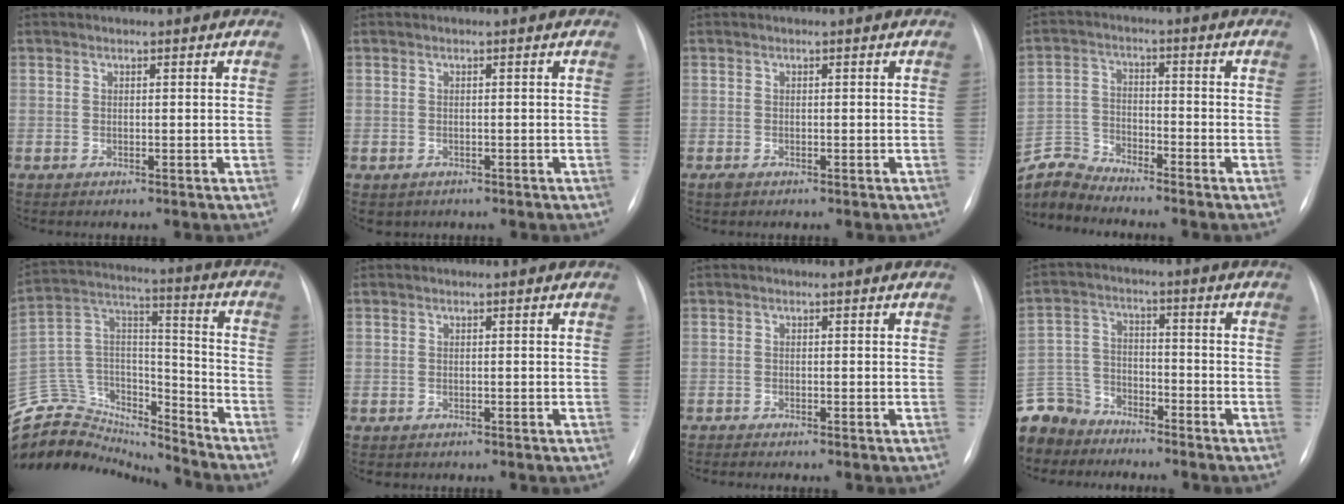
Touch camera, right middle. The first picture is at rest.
{"total": 1.8, "force": [-1.1, 1.4, 0.3], "torque": [-0.006, 0.001, -0.009]}
{"total": 0.9, "force": [-0.5, 0.5, 0.5], "torque": [-0.010, 0.000, -0.005]}
{"total": 6.9, "force": [-6.9, -0.2, -0.5], "torque": [0.001, 0.003, -0.135]}
{"total": 21.8, "force": [-20.7, 5.6, 3.6], "torque": [-0.086, 0.067, -0.336]}
{"total": 0.7, "force": [-0.4, 0.5, 0.0], "torque": [-0.008, 0.003, -0.004]}
{"total": 0.9, "force": [-0.9, -0.1, 0.2], "torque": [-0.006, -0.004, -0.015]}
{"total": 11.5, "force": [-10.1, 5.3, 1.2], "torque": [-0.045, 0.010, -0.193]}